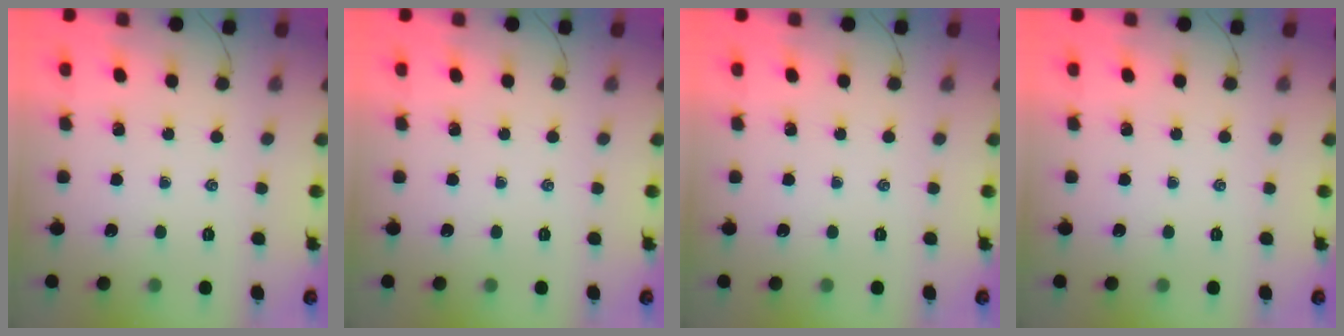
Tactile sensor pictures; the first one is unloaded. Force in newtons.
{"total": 0.0}
{"total": 0.0}
{"total": 0.0}